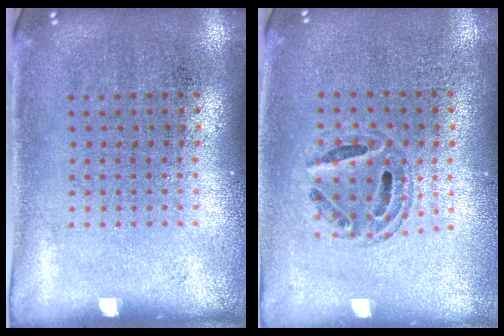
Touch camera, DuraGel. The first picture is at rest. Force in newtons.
{"total": 0.7, "press": 0.6, "slide": 0.2}